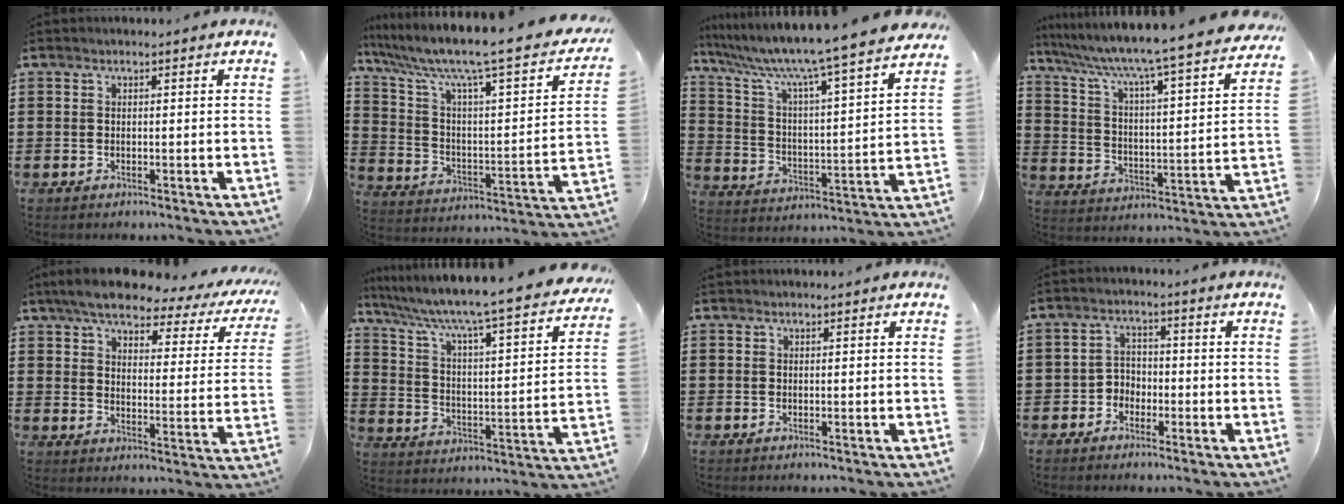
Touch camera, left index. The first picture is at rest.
{"total": 9.2, "force": [6.7, 0.8, 6.2], "torque": [-0.148, -0.051, 0.100]}
{"total": 8.4, "force": [7.3, -1.0, 4.2], "torque": [-0.113, -0.068, 0.111]}
{"total": 5.9, "force": [5.2, -0.9, 2.8], "torque": [-0.080, -0.059, 0.073]}
{"total": 6.8, "force": [5.6, 1.4, 3.5], "torque": [-0.086, -0.027, 0.093]}
{"total": 5.4, "force": [4.5, -0.5, 3.1], "torque": [-0.084, -0.054, 0.060]}
{"total": 0.0}
{"total": 2.8, "force": [-2.0, 1.9, 0.5], "torque": [-0.019, 0.007, -0.045]}